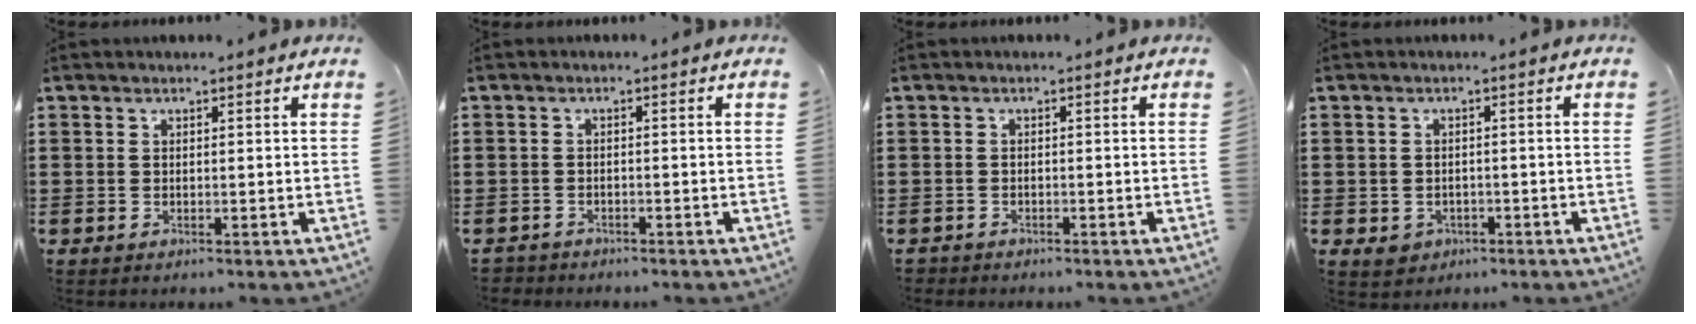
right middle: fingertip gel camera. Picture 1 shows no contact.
{"total": 1.3, "force": [-1.3, 0.4, -0.1], "torque": [-0.002, 0.000, -0.029]}
{"total": 0.8, "force": [-0.8, 0.2, 0.0], "torque": [-0.001, 0.001, -0.018]}
{"total": 1.7, "force": [-1.0, 1.3, 0.5], "torque": [-0.016, 0.000, -0.024]}